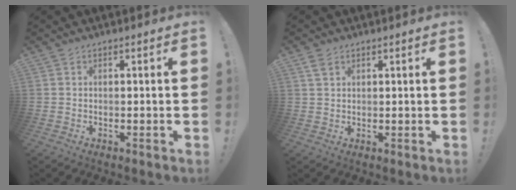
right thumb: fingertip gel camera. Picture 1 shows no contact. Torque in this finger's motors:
{"motor_torque": [-0.29, 0.40, 0.02, -0.12, 0.00]}